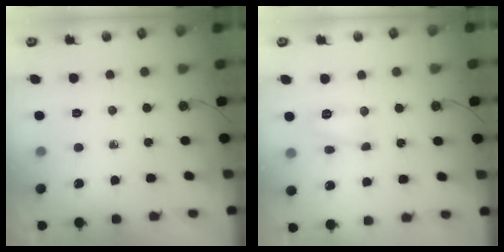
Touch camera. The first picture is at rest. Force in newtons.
{"total": 5.9, "press": 5.9, "slide": 0.4}